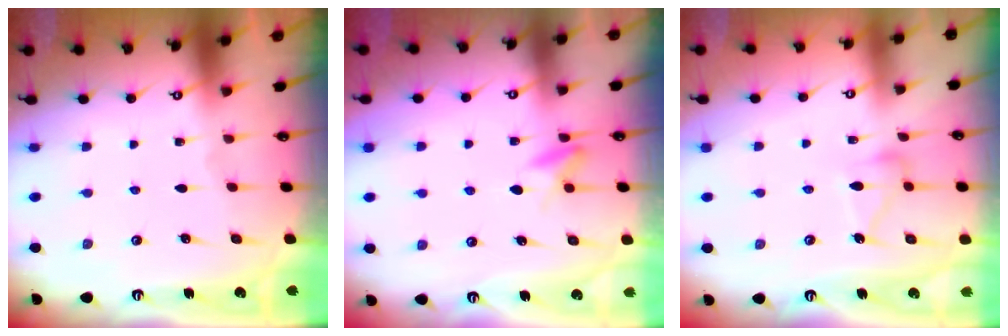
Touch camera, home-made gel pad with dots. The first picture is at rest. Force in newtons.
{"total": 6.0, "press": 5.7, "slide": 1.7}
{"total": 9.9, "press": 9.9, "slide": 0.6}